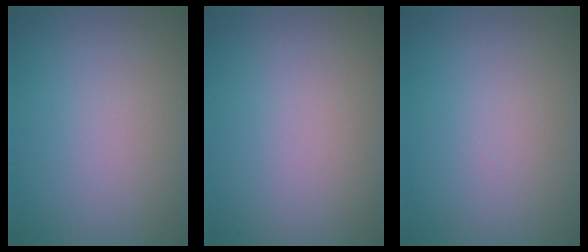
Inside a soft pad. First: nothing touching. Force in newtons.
{"total": 0.0}
{"total": 0.0}